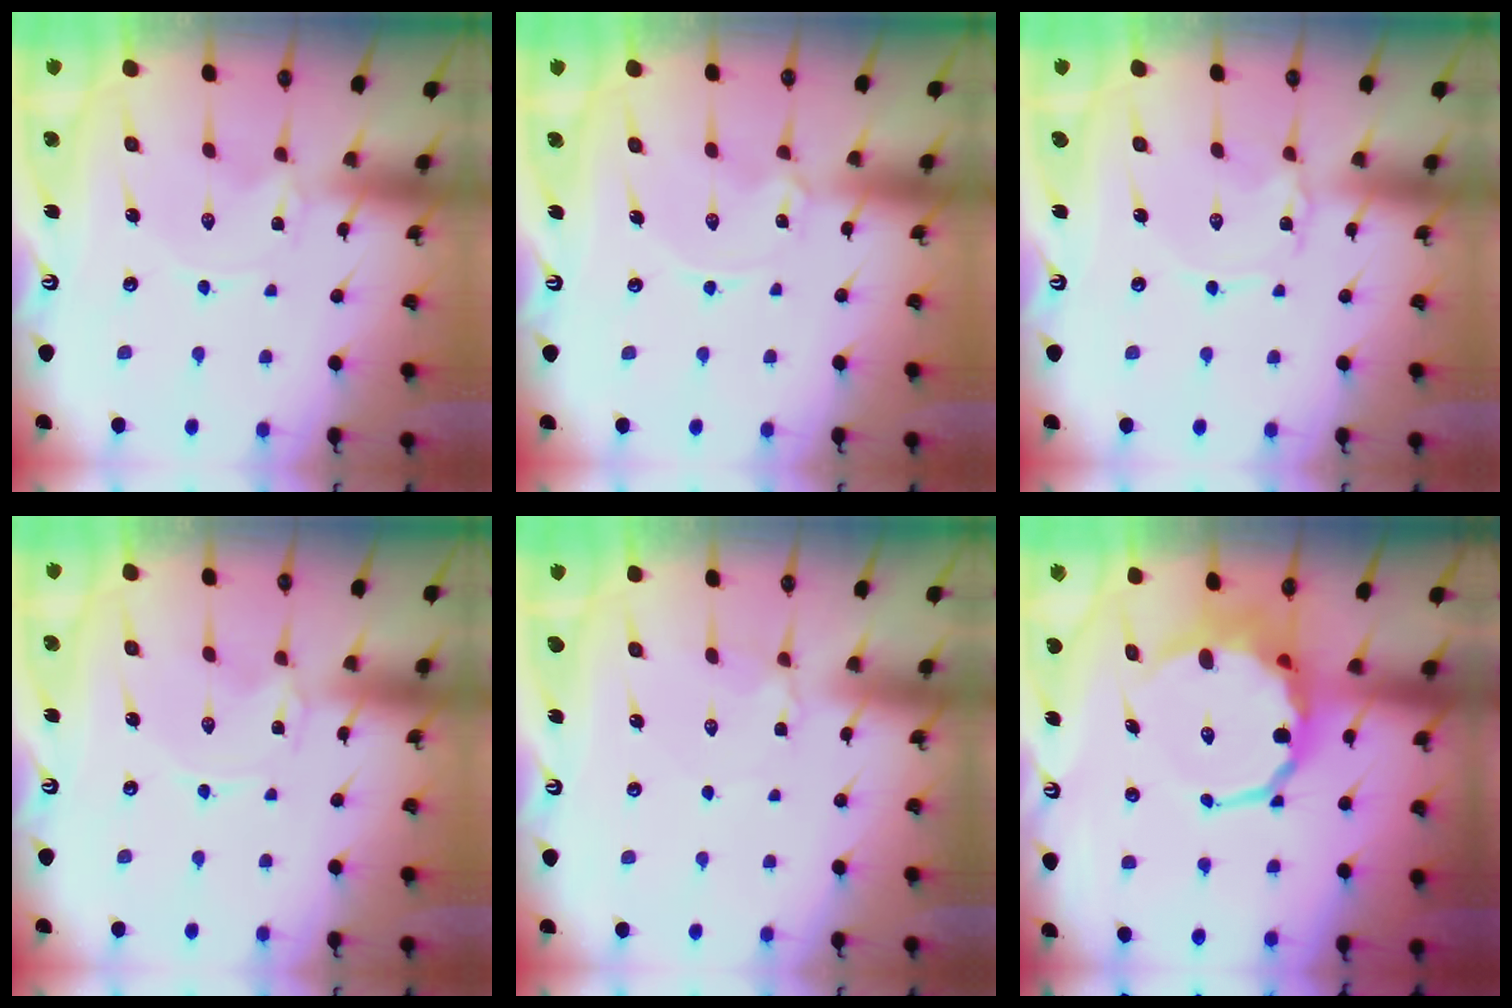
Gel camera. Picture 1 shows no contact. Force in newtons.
{"total": 1.4, "press": 1.3, "slide": 0.1}
{"total": 1.9, "press": 1.9, "slide": 0.3}
{"total": 0.0}
{"total": 3.8, "press": 3.8, "slide": 0.6}
{"total": 10.3, "press": 10.0, "slide": 2.2}